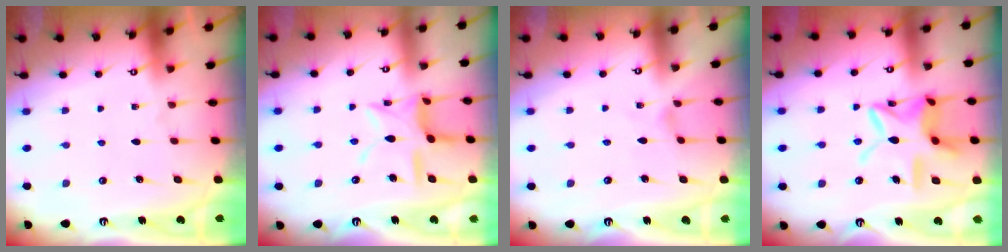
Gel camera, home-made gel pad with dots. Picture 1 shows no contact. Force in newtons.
{"total": 12.4, "press": 12.4, "slide": 1.1}
{"total": 0.0}
{"total": 15.1, "press": 15.1, "slide": 1.3}